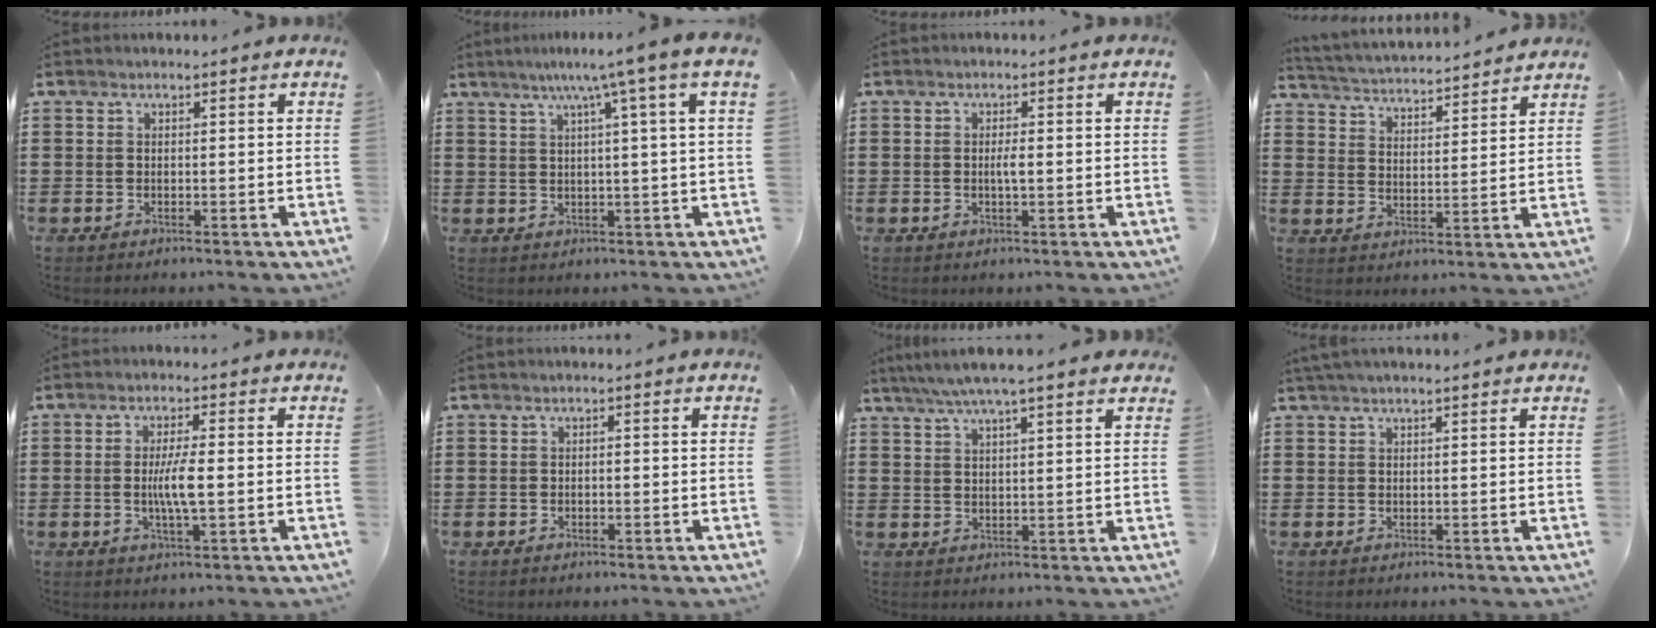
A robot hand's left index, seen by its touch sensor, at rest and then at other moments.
{"total": 5.8, "force": [2.7, -1.2, 5.0], "torque": [-0.103, -0.005, 0.039]}
{"total": 1.7, "force": [-0.1, 0.3, 1.6], "torque": [-0.032, -0.001, -0.003]}
{"total": 3.2, "force": [3.2, -0.1, -0.2], "torque": [-0.019, -0.025, 0.050]}
{"total": 5.2, "force": [-0.4, 1.0, 5.1], "torque": [-0.098, -0.001, -0.012]}
{"total": 0.6, "force": [-0.3, 0.4, 0.4], "torque": [-0.011, -0.002, -0.005]}
{"total": 5.2, "force": [4.1, 0.1, 3.2], "torque": [-0.072, -0.008, 0.072]}
{"total": 1.2, "force": [1.0, 0.1, 0.7], "torque": [-0.015, 0.001, 0.019]}